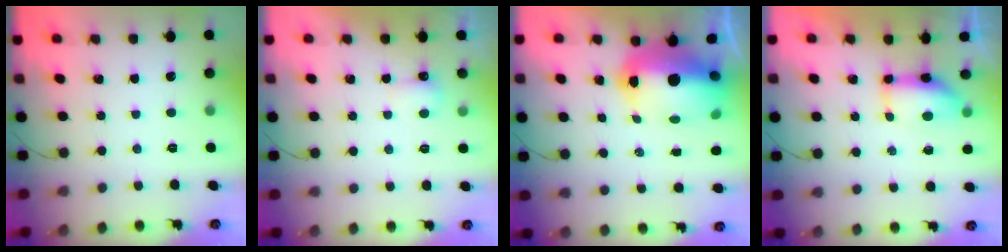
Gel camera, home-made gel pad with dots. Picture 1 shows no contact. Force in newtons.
{"total": 3.2, "press": 3.1, "slide": 0.8}
{"total": 16.0, "press": 15.7, "slide": 2.9}
{"total": 8.2, "press": 7.5, "slide": 3.1}